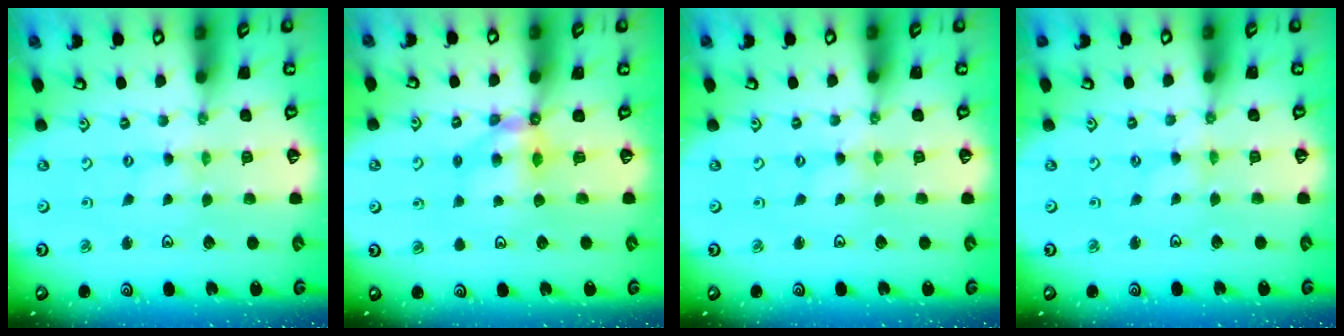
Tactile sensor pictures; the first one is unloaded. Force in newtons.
{"total": 8.3, "press": 8.3, "slide": 0.4}
{"total": 0.0}
{"total": 0.0}